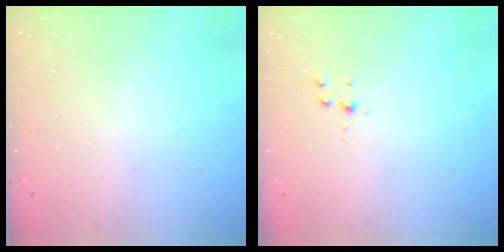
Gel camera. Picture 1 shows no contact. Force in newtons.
{"total": 4.4, "press": 4.3, "slide": 0.4}